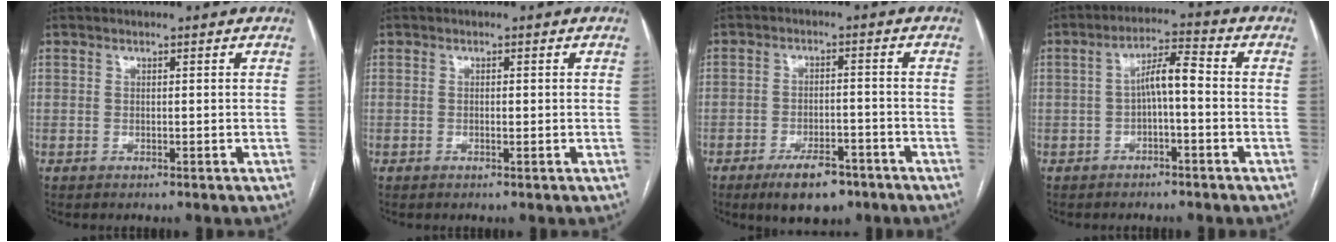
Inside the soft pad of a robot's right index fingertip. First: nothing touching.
{"total": 0.8, "force": [0.0, 0.3, 0.7], "torque": [-0.013, -0.001, 0.000]}
{"total": 7.4, "force": [-5.0, 3.0, 4.6], "torque": [-0.074, -0.003, -0.075]}
{"total": 5.3, "force": [-0.5, 1.2, 5.2], "torque": [-0.090, 0.024, -0.009]}